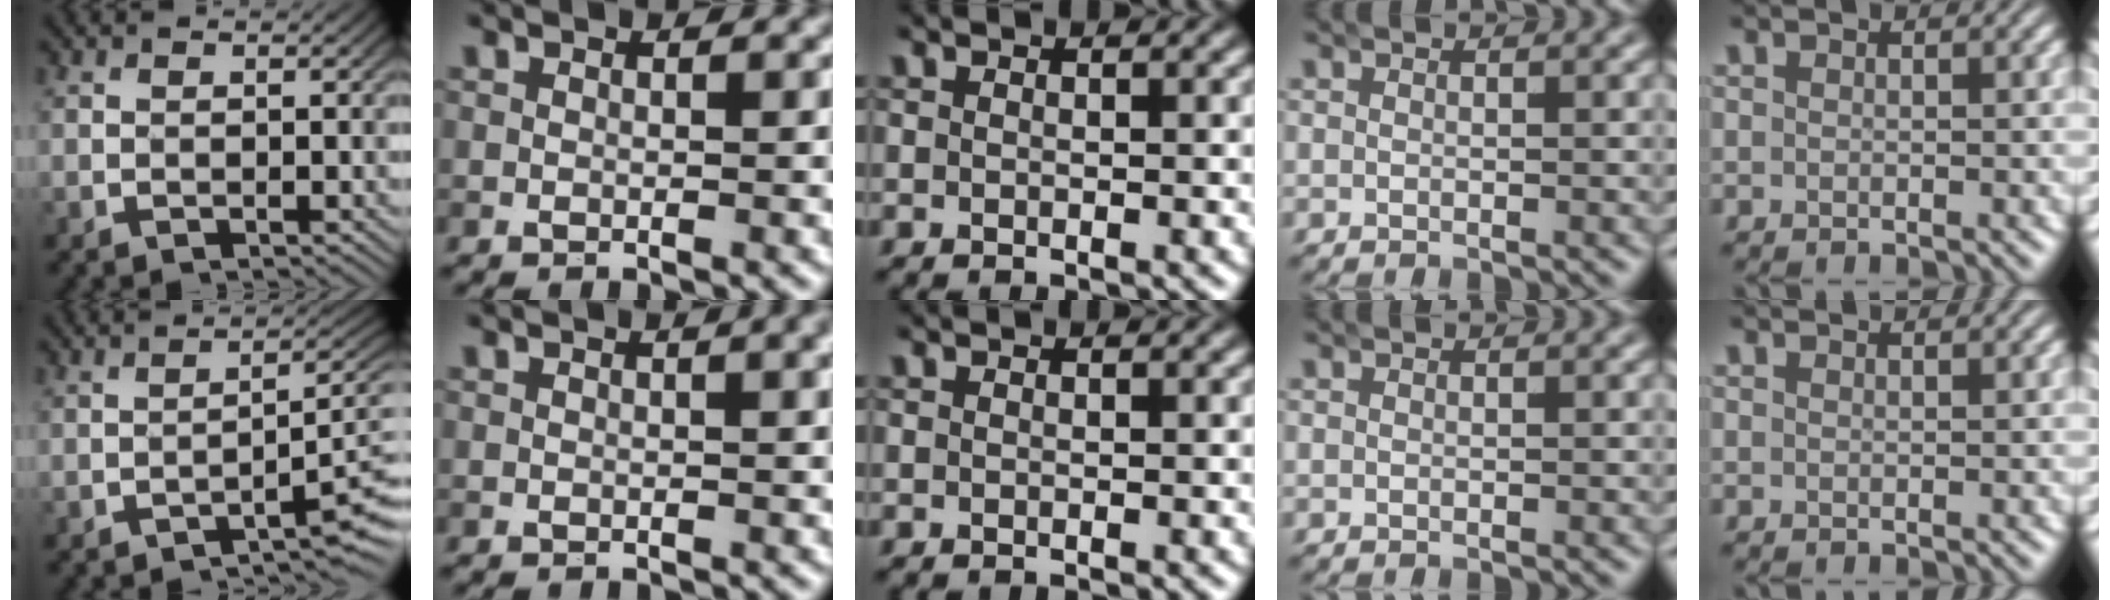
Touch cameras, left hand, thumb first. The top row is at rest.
{"thumb": {"total": 5.3, "force": [-2.9, 1.2, 4.3], "torque": [-0.052, 0.014, -0.045]}, "index": {"total": 3.0, "force": [1.3, 1.2, 2.4], "torque": [-0.016, 0.017, 0.006]}, "little": {"total": 1.3, "force": [1.2, 0.2, 0.4], "torque": [-0.008, -0.003, 0.008]}}